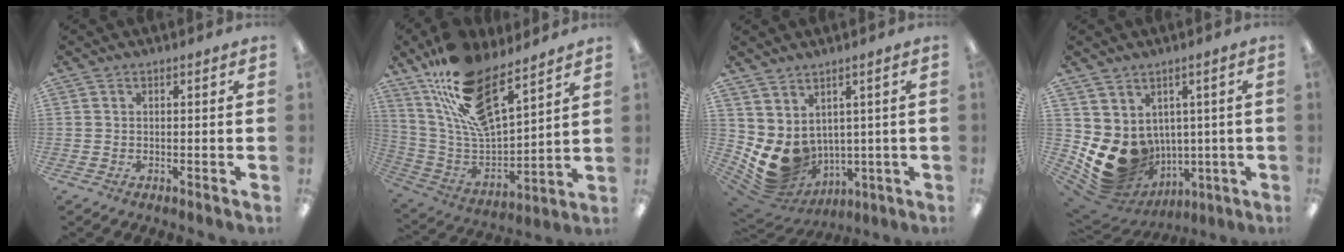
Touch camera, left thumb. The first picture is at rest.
{"total": 20.1, "force": [14.1, 7.6, 12.2], "torque": [-0.241, -0.083, 0.253]}
{"total": 8.8, "force": [1.0, 7.6, 4.3], "torque": [-0.098, -0.038, 0.030]}
{"total": 12.2, "force": [-1.0, 10.7, 5.7], "torque": [-0.114, -0.024, -0.005]}